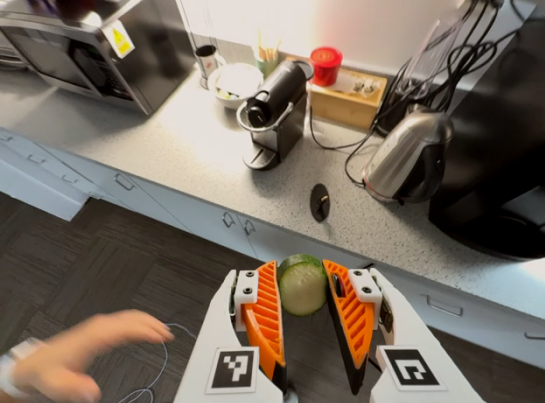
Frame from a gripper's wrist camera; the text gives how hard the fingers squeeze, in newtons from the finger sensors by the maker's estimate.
{"total": 9.4, "left": 9.0, "right": 9.8}